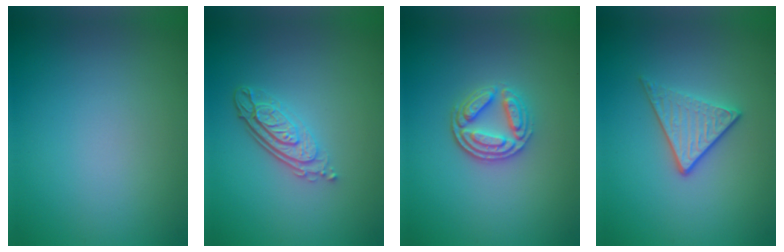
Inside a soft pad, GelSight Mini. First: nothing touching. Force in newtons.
{"total": 4.0, "press": 2.9, "slide": 2.7}
{"total": 3.7, "press": 3.2, "slide": 1.8}
{"total": 3.2, "press": 2.7, "slide": 1.8}